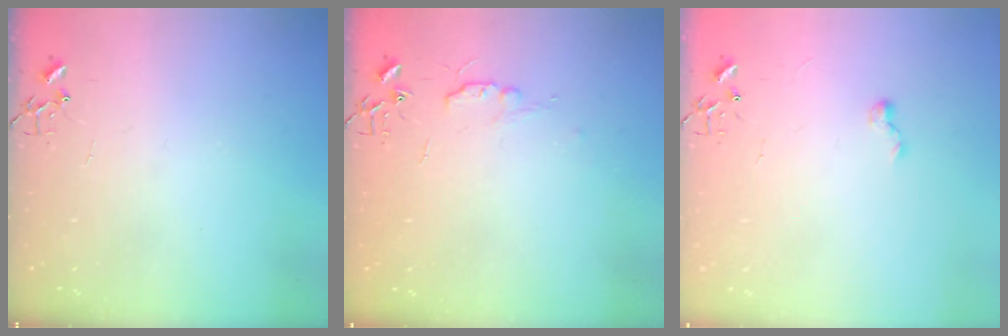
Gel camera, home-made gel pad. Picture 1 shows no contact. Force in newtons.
{"total": 5.6, "press": 5.5, "slide": 0.7}
{"total": 5.7, "press": 5.6, "slide": 0.7}